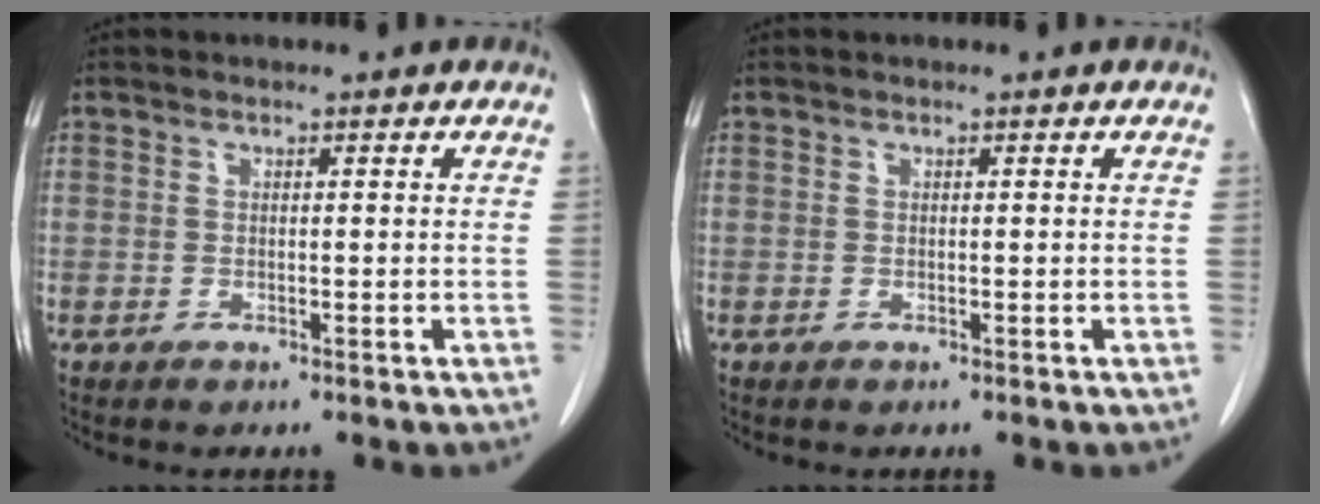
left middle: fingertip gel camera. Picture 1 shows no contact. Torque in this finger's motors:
{"motor_torque": [0.01, -0.01, -0.04, -0.01]}